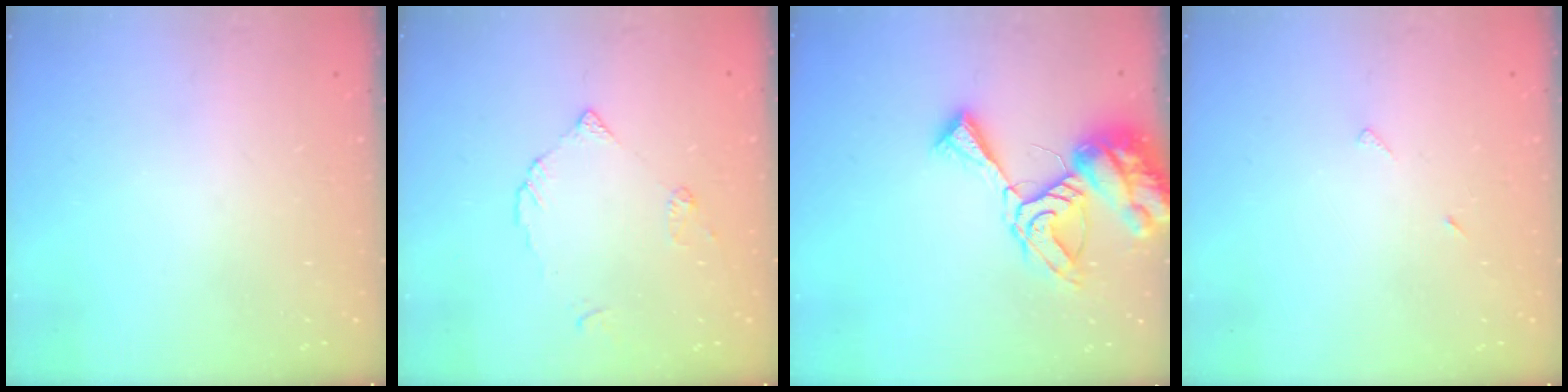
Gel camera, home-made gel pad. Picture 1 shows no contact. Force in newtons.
{"total": 4.1, "press": 4.0, "slide": 0.6}
{"total": 14.6, "press": 14.5, "slide": 1.6}
{"total": 4.8, "press": 4.8, "slide": 0.6}